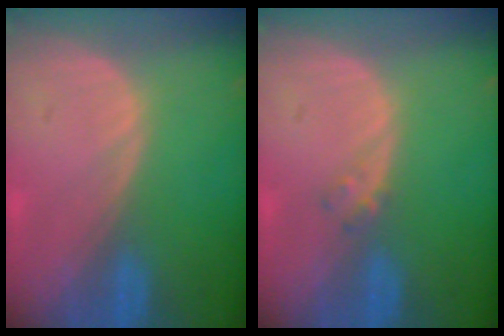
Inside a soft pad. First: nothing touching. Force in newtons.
{"total": 1.2, "press": 1.2, "slide": 0.2}